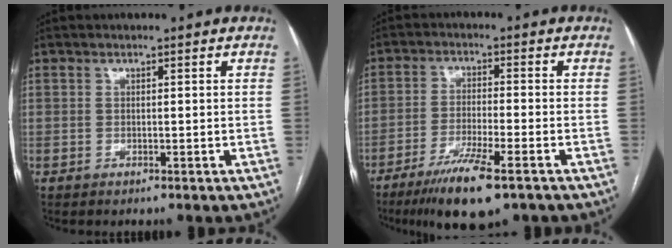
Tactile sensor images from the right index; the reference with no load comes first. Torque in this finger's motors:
{"motor_torque": [0.86, -0.41, 0.32, 0.11]}